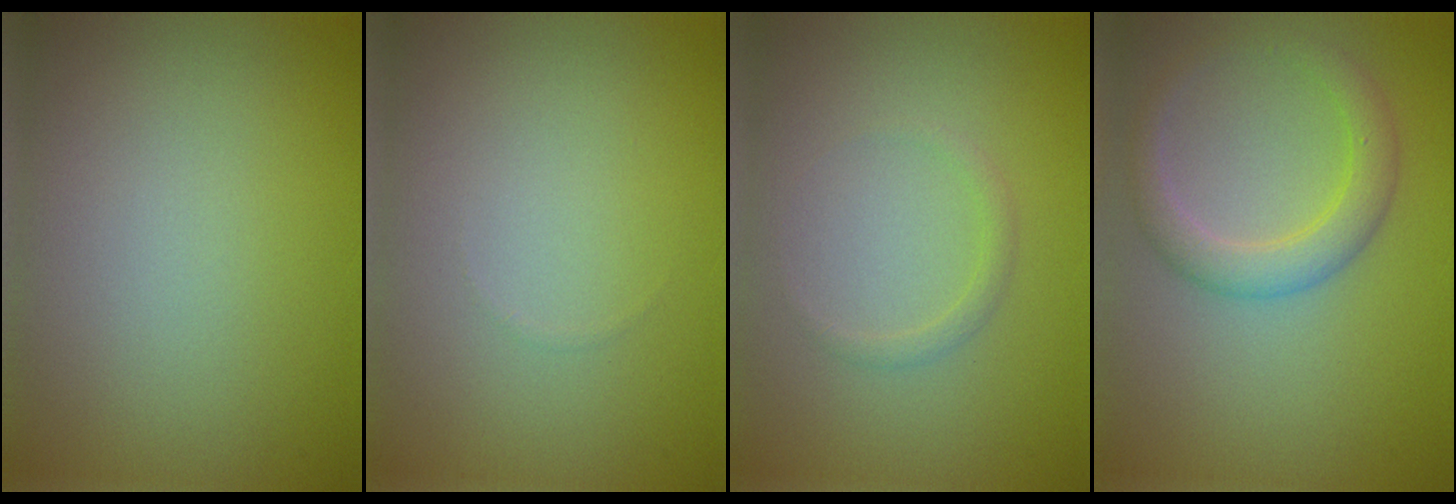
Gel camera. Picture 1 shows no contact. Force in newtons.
{"total": 0.0}
{"total": 0.8, "press": 0.8, "slide": 0.0}
{"total": 3.2, "press": 3.1, "slide": 0.3}